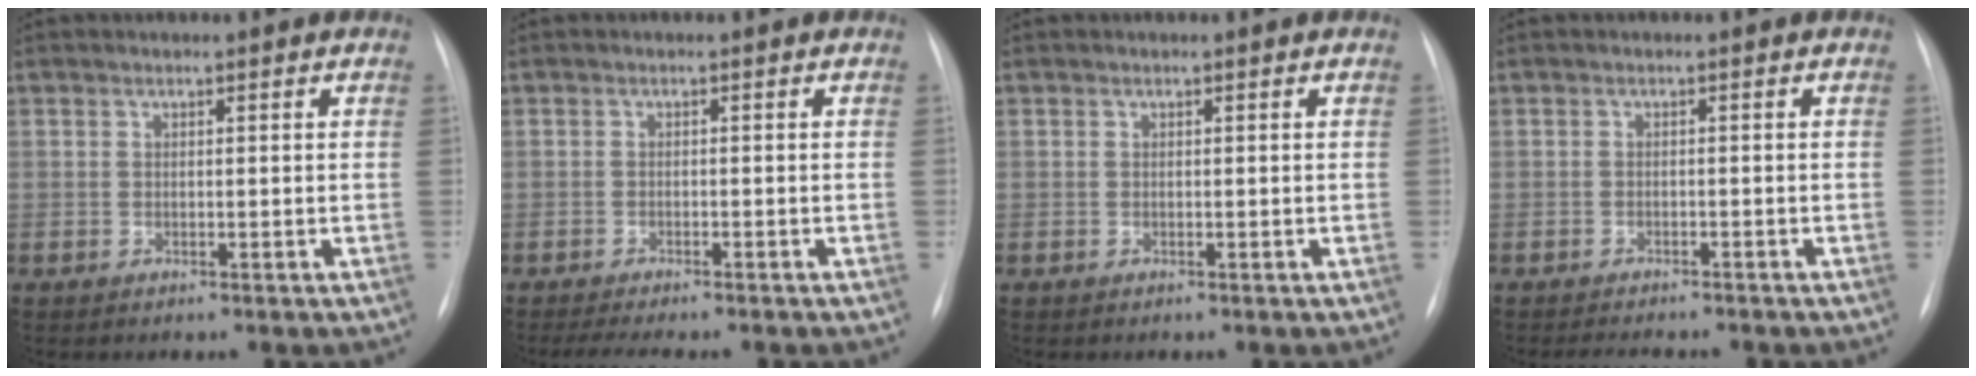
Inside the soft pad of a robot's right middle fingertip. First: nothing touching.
{"total": 7.6, "force": [-6.4, 1.3, 3.8], "torque": [-0.054, -0.006, -0.092]}
{"total": 0.0}
{"total": 5.4, "force": [-4.8, 1.1, 2.0], "torque": [-0.024, -0.004, -0.065]}